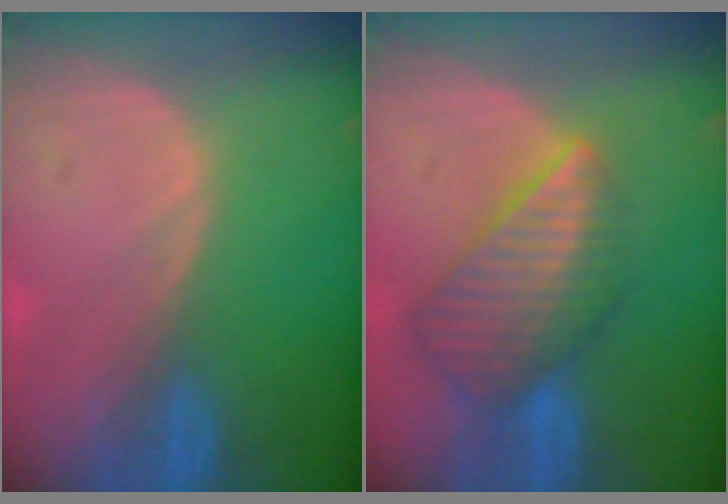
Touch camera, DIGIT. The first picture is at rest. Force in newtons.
{"total": 8.6, "press": 7.5, "slide": 4.1}